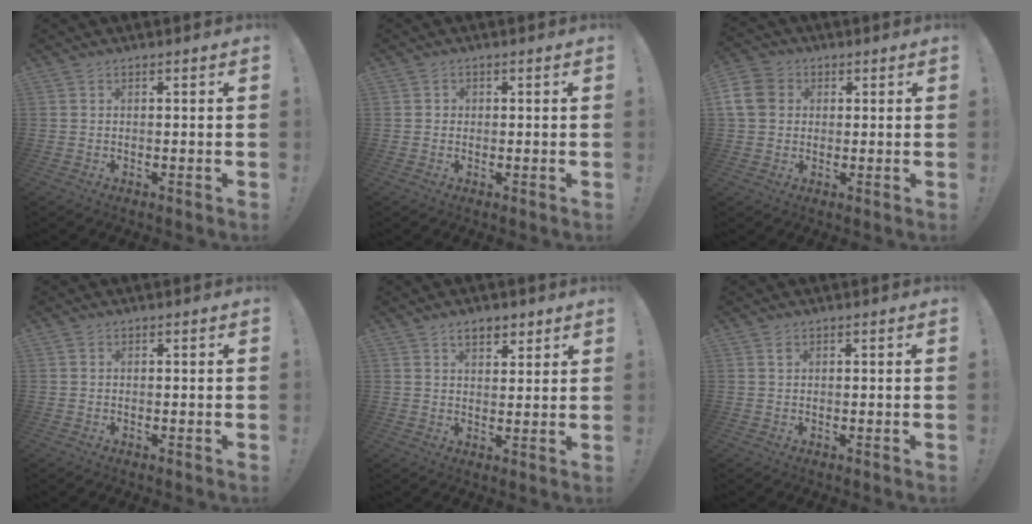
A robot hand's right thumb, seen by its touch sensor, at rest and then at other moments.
{"total": 1.1, "force": [-0.1, 1.0, 0.4], "torque": [-0.011, 0.004, -0.001]}
{"total": 8.0, "force": [1.5, 7.2, 3.3], "torque": [-0.066, 0.006, 0.031]}
{"total": 0.0}
{"total": 5.0, "force": [3.5, 2.7, 2.5], "torque": [-0.034, -0.012, 0.060]}
{"total": 0.6, "force": [0.4, 0.3, 0.4], "torque": [0.001, -0.003, 0.005]}